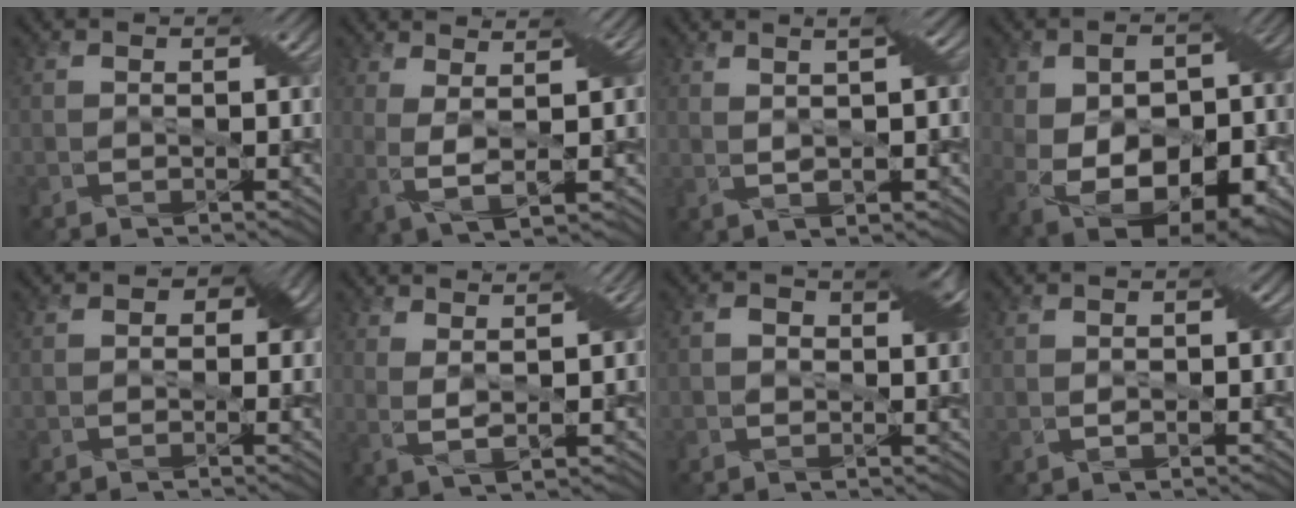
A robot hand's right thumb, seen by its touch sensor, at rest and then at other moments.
{"total": 5.7, "force": [1.5, 1.1, 5.4], "torque": [-0.111, 0.007, 0.032]}
{"total": 5.5, "force": [2.1, 1.2, 4.9], "torque": [-0.071, 0.020, 0.026]}
{"total": 16.9, "force": [-3.6, 10.4, 12.8], "torque": [-0.224, -0.037, -0.032]}
{"total": 3.4, "force": [0.7, 2.6, 2.1], "torque": [-0.018, 0.000, 0.003]}
{"total": 5.2, "force": [2.5, 1.0, 4.5], "torque": [-0.084, 0.010, 0.045]}
{"total": 3.8, "force": [0.6, 2.2, 3.0], "torque": [-0.047, 0.004, 0.005]}
{"total": 2.4, "force": [0.1, 1.3, 2.0], "torque": [-0.037, 0.001, 0.004]}